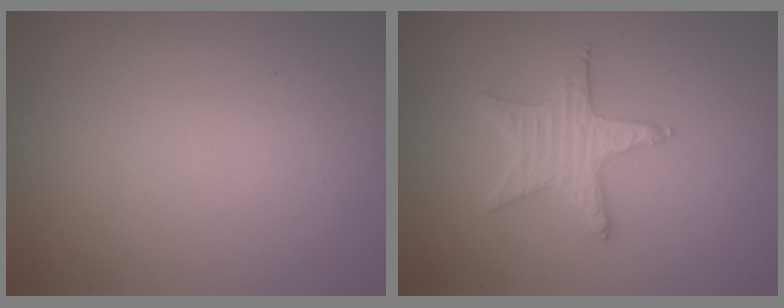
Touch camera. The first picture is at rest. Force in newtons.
{"total": 2.4, "press": 2.4, "slide": 0.2}